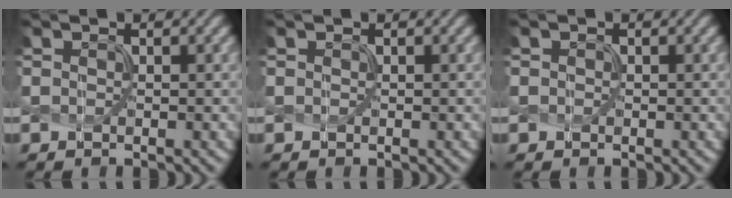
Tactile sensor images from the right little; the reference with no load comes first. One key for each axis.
{"total": 0.0}
{"total": 0.5, "fx": 0.0, "fy": 0.0, "fz": -0.5, "tx": 0.009, "ty": 0.000, "tz": 0.006}